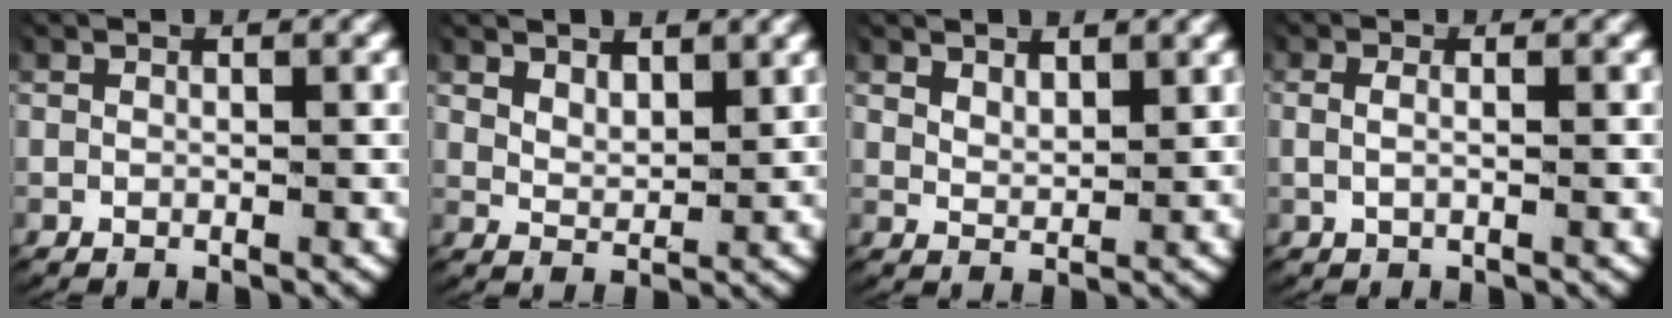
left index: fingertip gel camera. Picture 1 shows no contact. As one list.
[{"total": 2.5, "force": [2.3, 0.7, 0.7], "torque": [-0.022, -0.012, 0.047]}, {"total": 2.1, "force": [2.0, 0.4, 0.5], "torque": [-0.017, -0.011, 0.044]}, {"total": 1.3, "force": [-0.1, 0.4, 1.2], "torque": [-0.034, -0.007, 0.002]}]